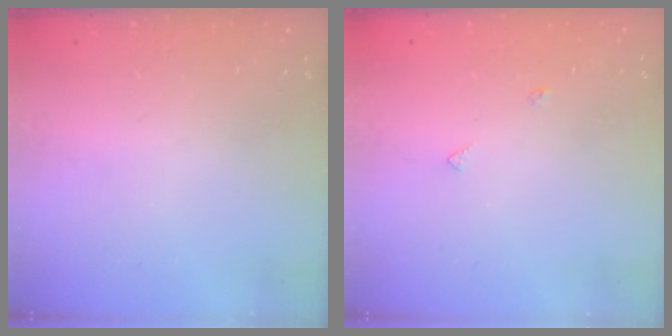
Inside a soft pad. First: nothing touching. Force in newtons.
{"total": 4.4, "press": 4.4, "slide": 0.4}